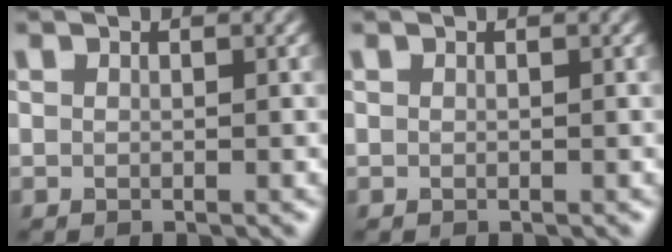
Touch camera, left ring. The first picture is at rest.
{"total": 0.0}